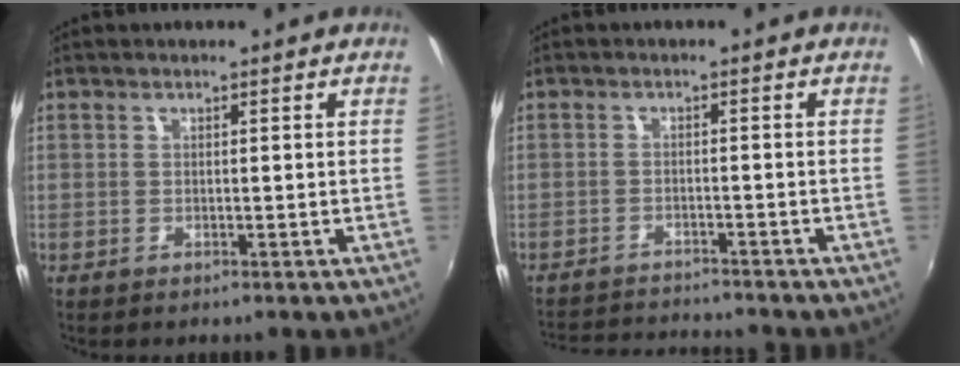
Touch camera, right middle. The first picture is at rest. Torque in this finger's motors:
{"motor_torque": [0.51, -0.88, 0.21, 0.06]}